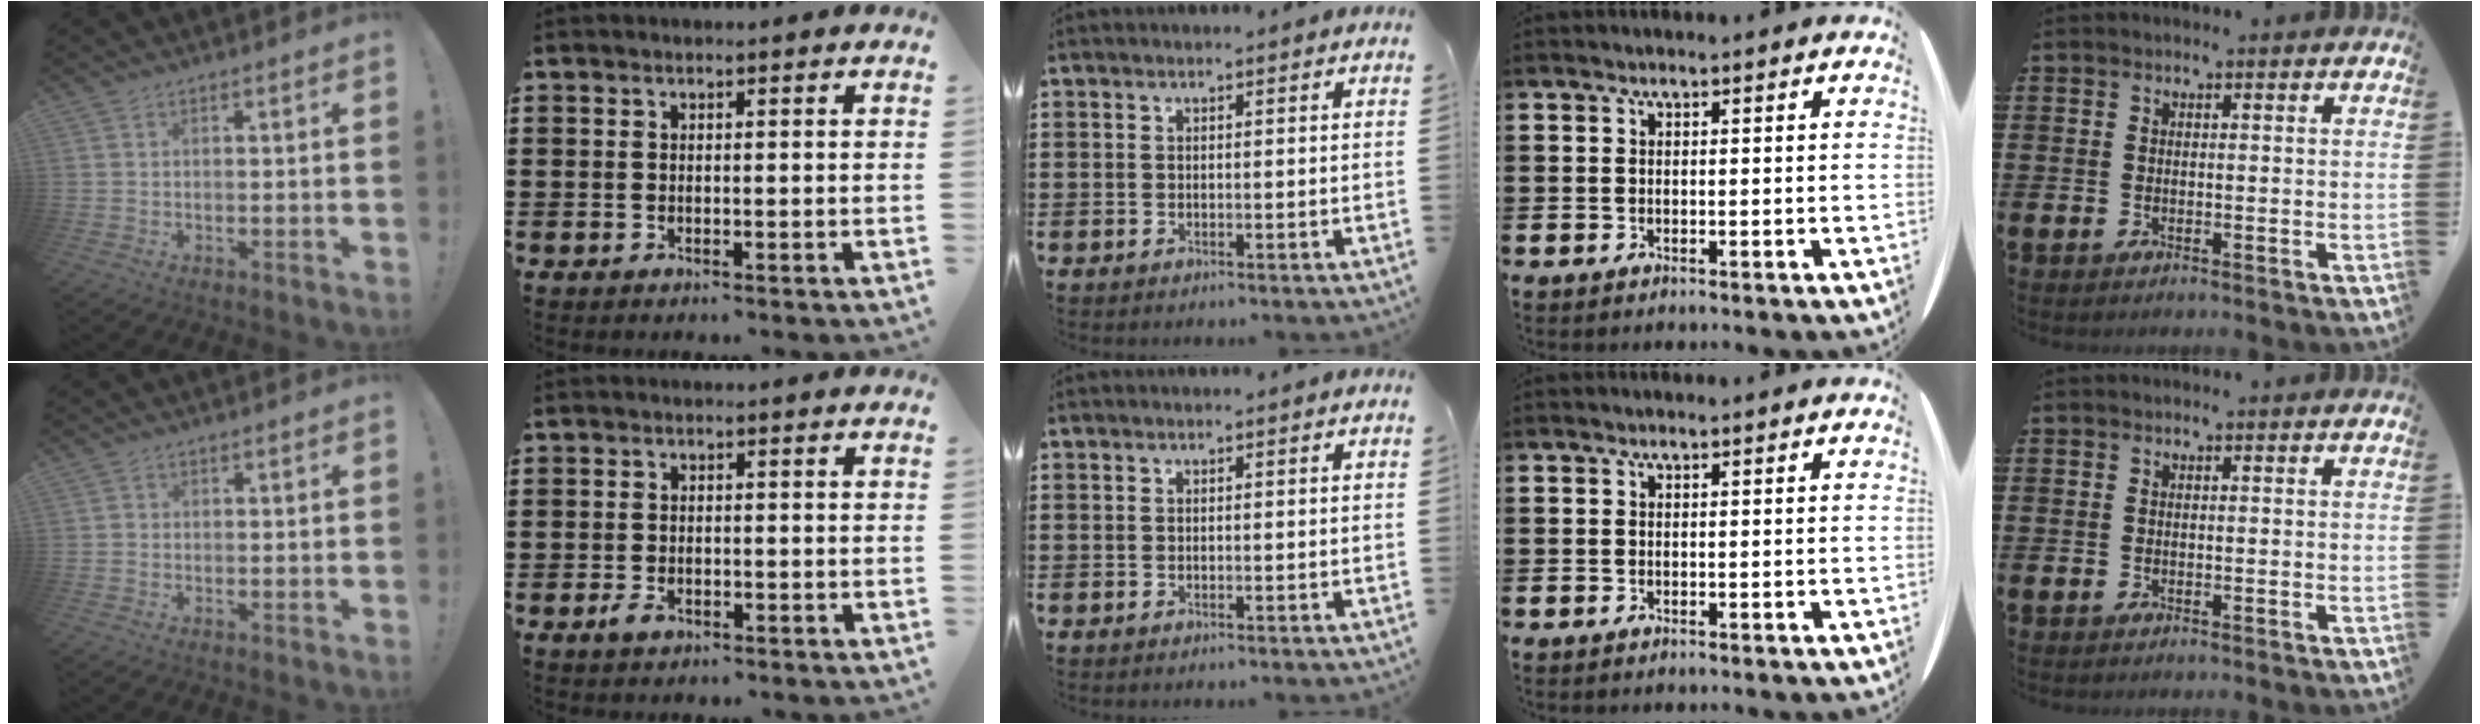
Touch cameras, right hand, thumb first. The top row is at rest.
{"thumb": {"total": 0.9, "force": [-0.3, 0.8, 0.2], "torque": [-0.010, 0.006, -0.004]}, "index": {"total": 1.6, "force": [-0.9, 1.0, 1.0], "torque": [-0.026, -0.003, -0.018]}}